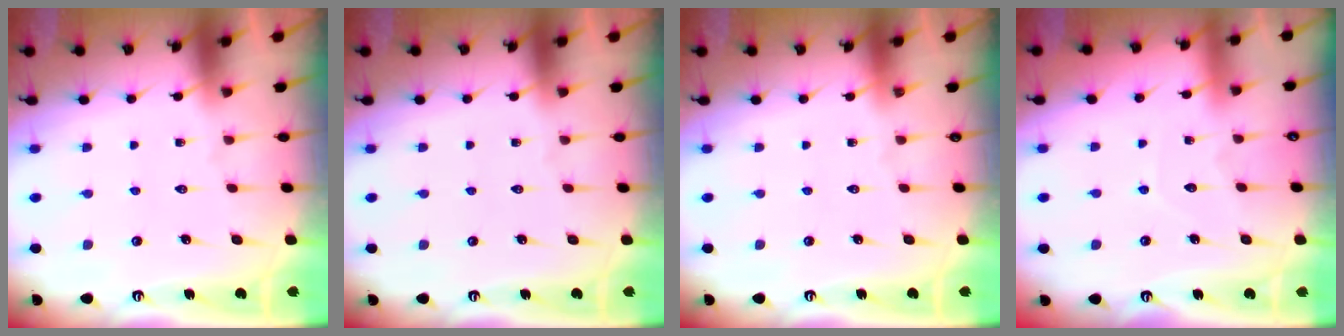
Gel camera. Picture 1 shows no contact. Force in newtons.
{"total": 0.0}
{"total": 0.0}
{"total": 4.1, "press": 4.1, "slide": 0.4}